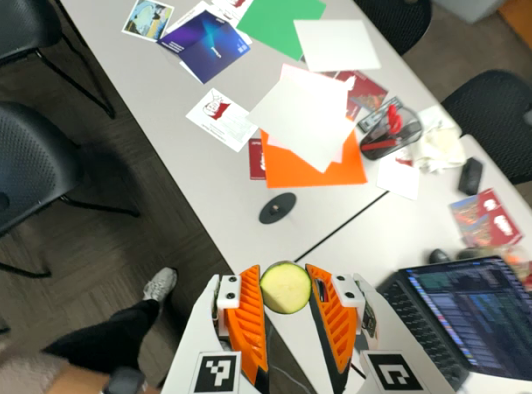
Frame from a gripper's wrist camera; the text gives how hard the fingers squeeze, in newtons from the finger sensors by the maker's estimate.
{"total": 8.2, "left": 8.0, "right": 8.4}